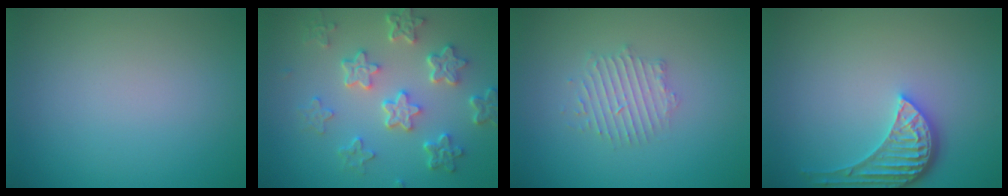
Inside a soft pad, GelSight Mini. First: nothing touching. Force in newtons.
{"total": 5.8, "press": 4.4, "slide": 3.8}
{"total": 2.4, "press": 2.4, "slide": 0.3}
{"total": 4.0, "press": 3.4, "slide": 2.1}